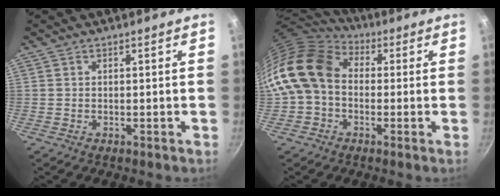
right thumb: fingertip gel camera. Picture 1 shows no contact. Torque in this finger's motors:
{"motor_torque": [0.89, 2.38, 1.17, -1.11, 0.35]}